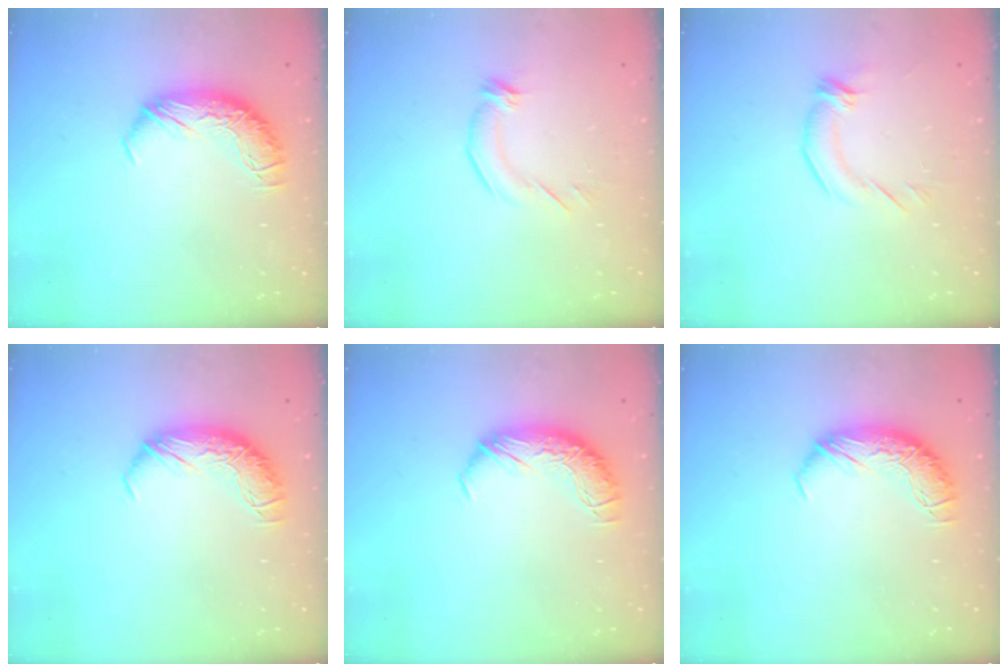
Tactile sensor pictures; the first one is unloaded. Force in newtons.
{"total": 3.0, "press": 2.6, "slide": 1.5}
{"total": 2.7, "press": 1.7, "slide": 2.1}
{"total": 0.0}
{"total": 0.0}
{"total": 0.0}